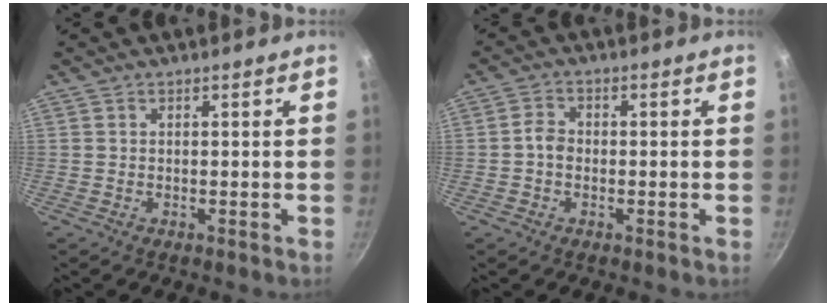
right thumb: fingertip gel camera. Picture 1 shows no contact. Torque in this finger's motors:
{"motor_torque": [-0.36, 0.24, 0.09, 0.35, -0.01]}